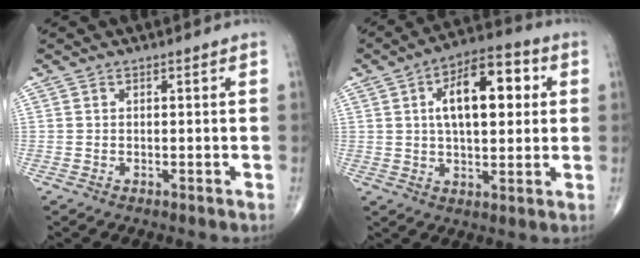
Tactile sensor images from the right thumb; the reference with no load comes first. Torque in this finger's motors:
{"motor_torque": [0.74, 3.07, 1.18, 0.21, 0.28]}